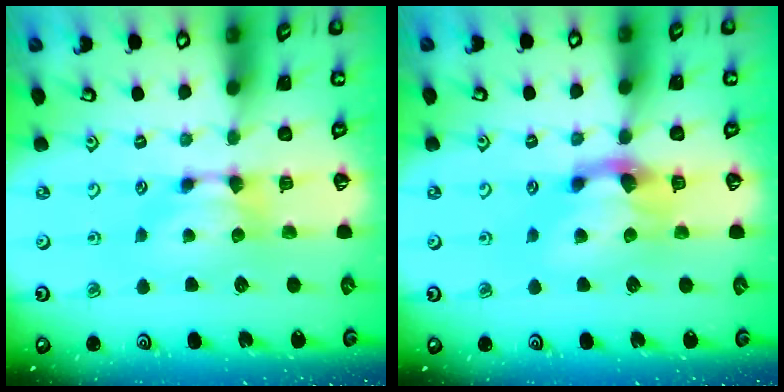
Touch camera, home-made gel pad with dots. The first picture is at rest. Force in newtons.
{"total": 2.6, "press": 1.9, "slide": 1.7}